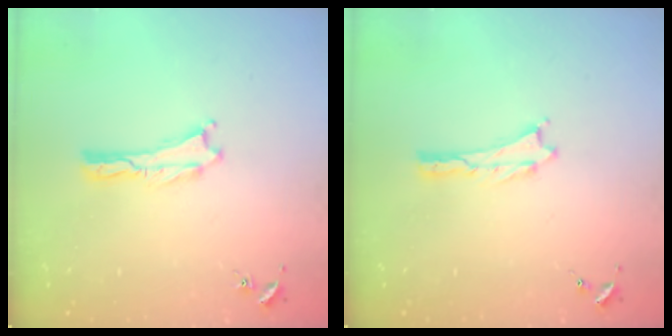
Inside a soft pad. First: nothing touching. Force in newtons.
{"total": 0.0}